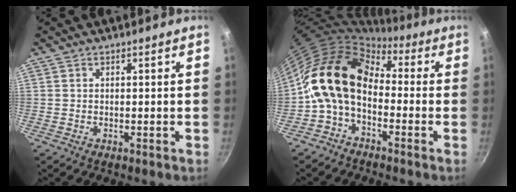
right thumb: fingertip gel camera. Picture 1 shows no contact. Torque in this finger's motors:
{"motor_torque": [2.45, 2.56, 1.36, -1.41, 0.32]}